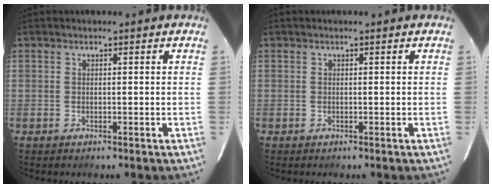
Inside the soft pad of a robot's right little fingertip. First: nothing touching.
{"total": 0.0}